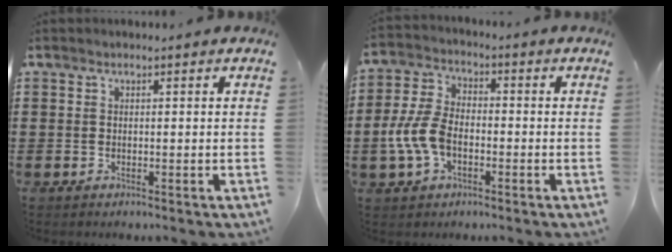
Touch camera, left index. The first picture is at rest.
{"total": 7.3, "force": [-2.1, 4.5, 5.4], "torque": [-0.143, -0.001, -0.050]}